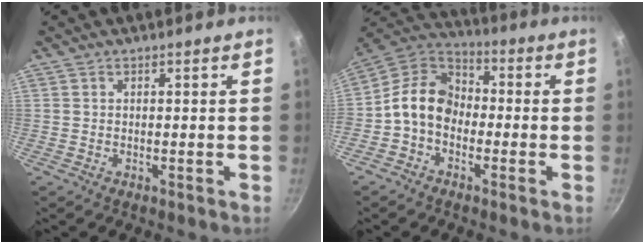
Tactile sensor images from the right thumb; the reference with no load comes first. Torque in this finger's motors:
{"motor_torque": [2.55, 2.46, 1.32, -1.21, 0.21]}